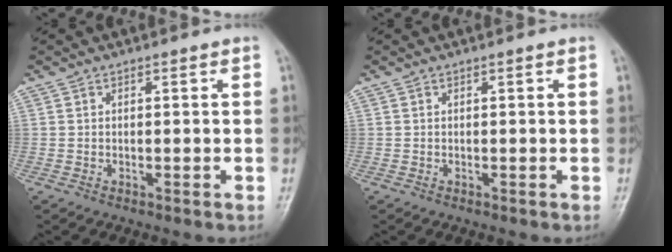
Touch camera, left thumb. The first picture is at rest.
{"total": 0.0}